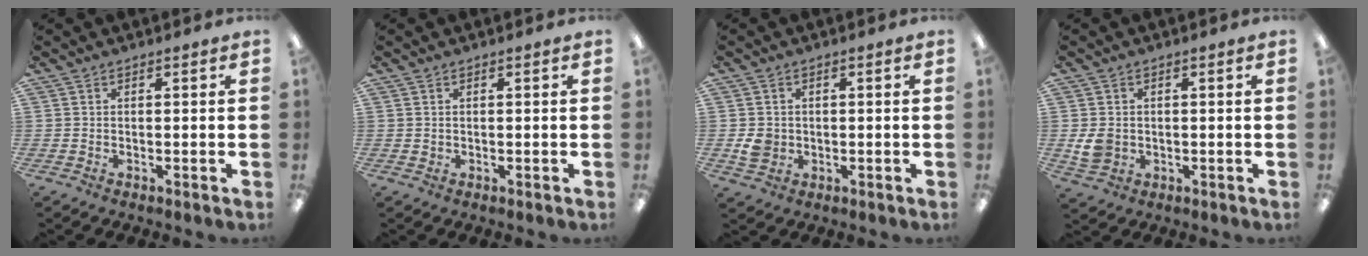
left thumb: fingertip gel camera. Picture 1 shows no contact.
{"total": 0.6, "force": [0.4, 0.4, -0.1], "torque": [0.001, 0.001, 0.007]}
{"total": 3.9, "force": [-0.2, 3.5, 1.6], "torque": [-0.013, 0.000, -0.003]}
{"total": 4.9, "force": [0.1, 4.2, 2.5], "torque": [-0.036, 0.000, 0.003]}